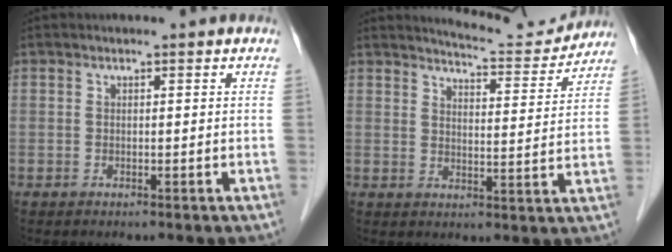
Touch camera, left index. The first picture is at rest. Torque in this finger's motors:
{"motor_torque": [0.71, -0.79, 0.03, -0.01]}